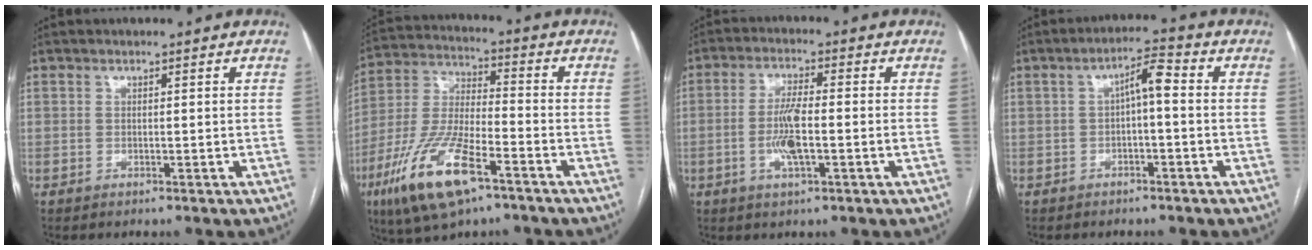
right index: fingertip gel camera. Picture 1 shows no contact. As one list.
[{"total": 16.1, "force": [-8.7, 4.3, 12.9], "torque": [-0.274, -0.018, -0.155]}, {"total": 5.7, "force": [-0.7, 2.0, 5.3], "torque": [-0.106, 0.000, -0.010]}, {"total": 4.5, "force": [0.0, 1.0, 4.4], "torque": [-0.073, 0.022, -0.001]}]